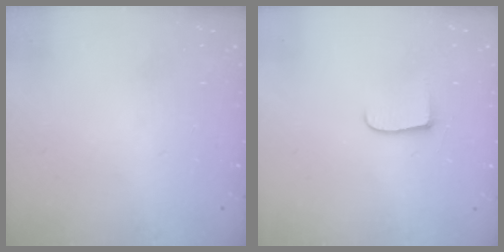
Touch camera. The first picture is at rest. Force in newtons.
{"total": 7.4, "press": 7.4, "slide": 0.6}